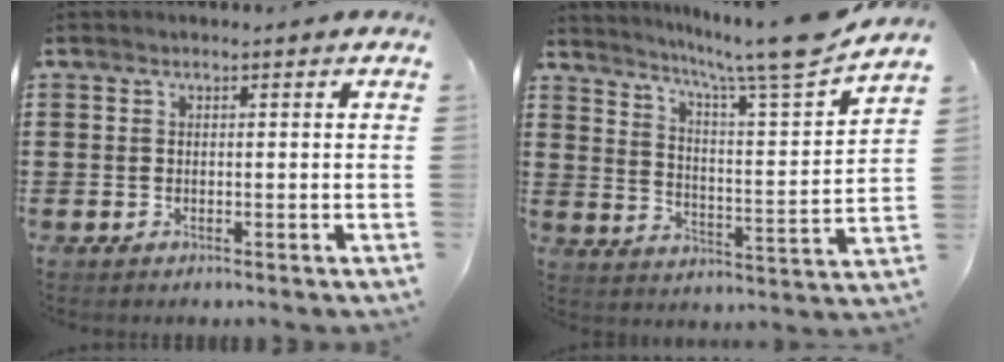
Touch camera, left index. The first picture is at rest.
{"total": 8.6, "force": [7.5, -0.9, 4.1], "torque": [-0.085, -0.064, 0.115]}